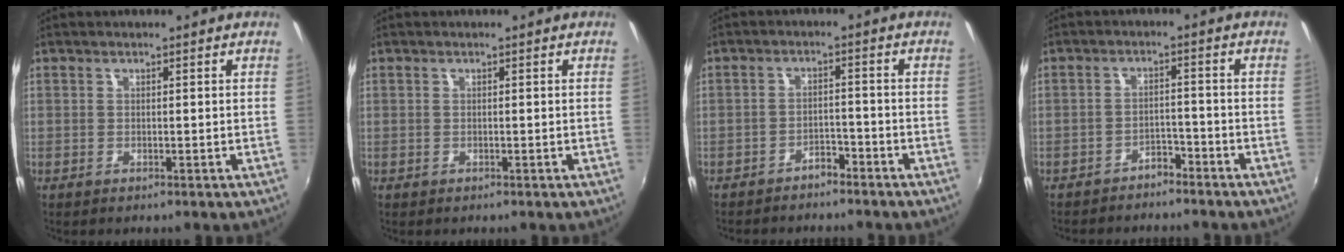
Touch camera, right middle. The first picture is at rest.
{"total": 0.0}
{"total": 4.6, "force": [-4.1, 1.7, 1.3], "torque": [-0.039, 0.007, -0.058]}
{"total": 5.9, "force": [-5.2, 2.2, 1.6], "torque": [-0.044, 0.007, -0.073]}